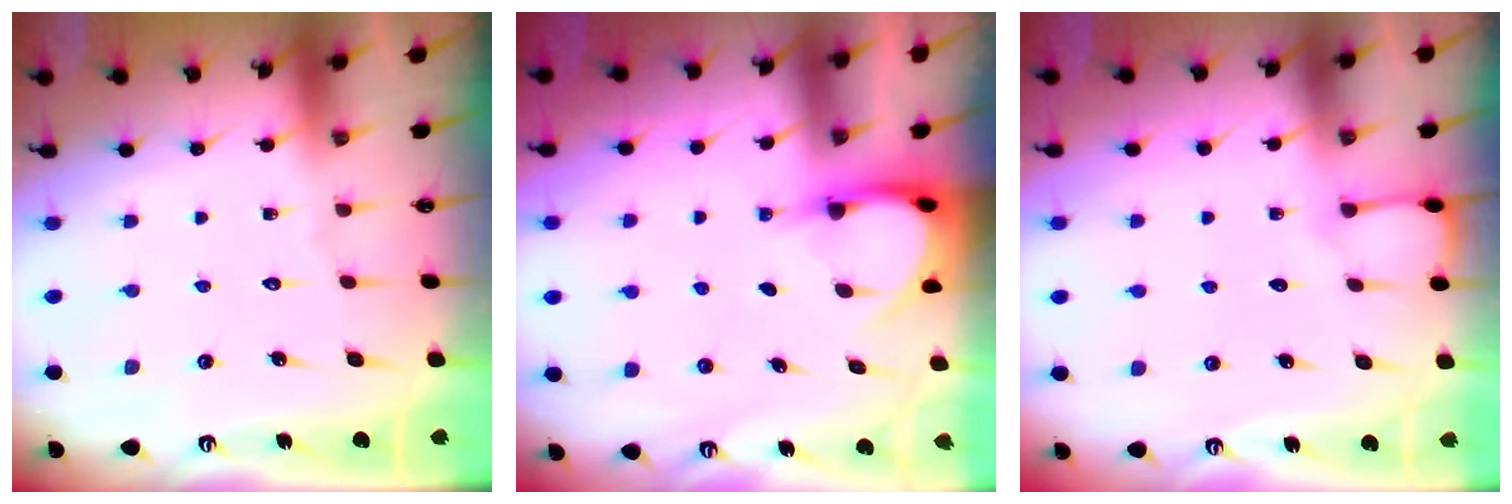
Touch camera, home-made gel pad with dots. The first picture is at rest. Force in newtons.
{"total": 3.7, "press": 3.7, "slide": 0.3}
{"total": 2.9, "press": 2.9, "slide": 0.3}